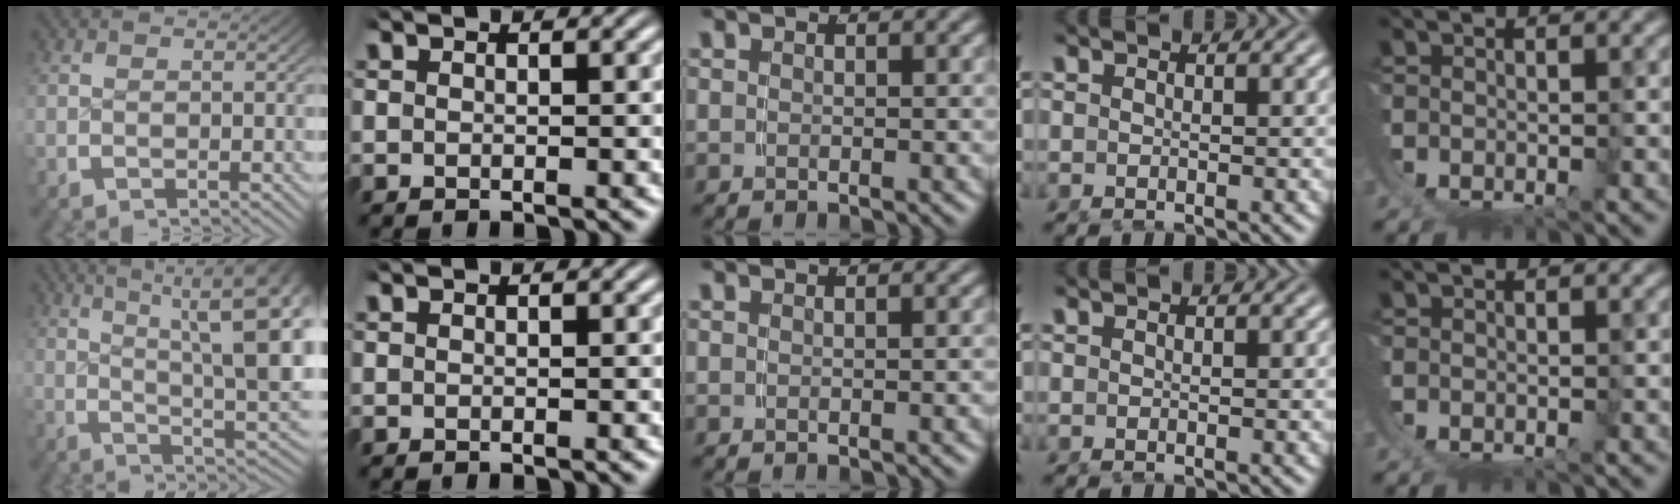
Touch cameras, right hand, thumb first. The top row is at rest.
{"thumb": {"total": 12.5, "force": [2.2, 5.9, 10.8], "torque": [-0.126, -0.020, 0.037]}}